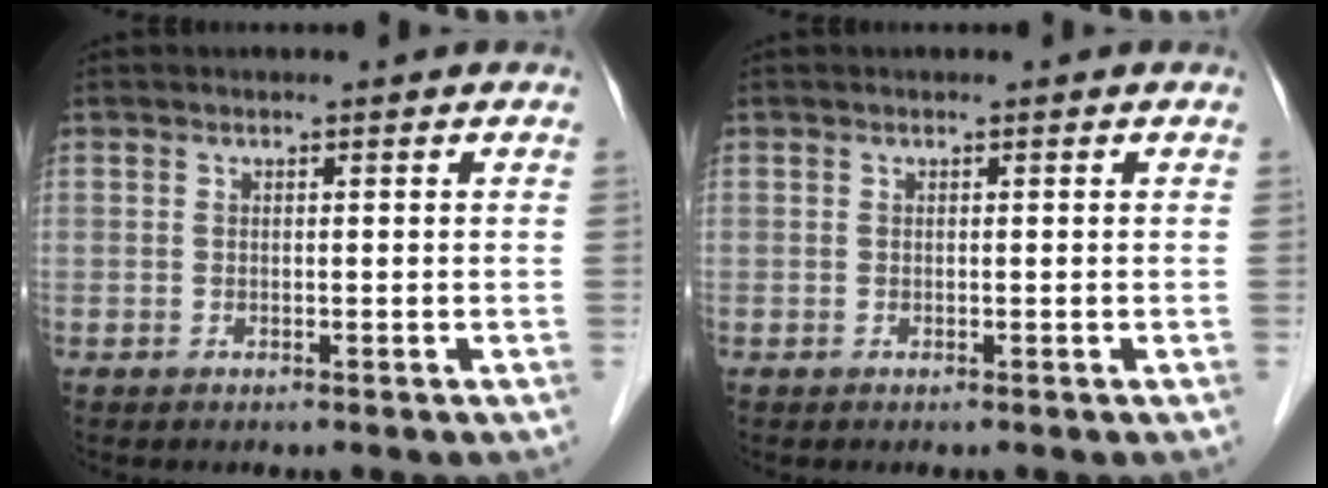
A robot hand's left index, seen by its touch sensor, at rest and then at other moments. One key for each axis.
{"total": 0.0}